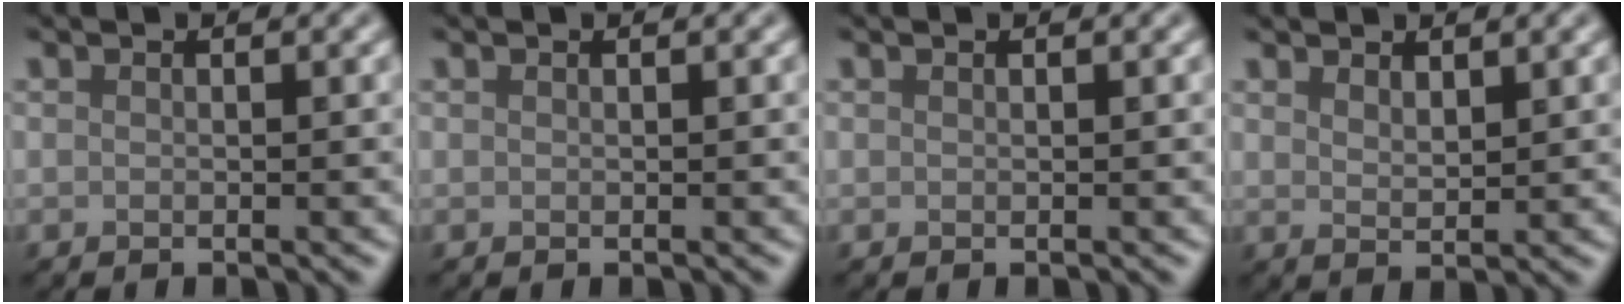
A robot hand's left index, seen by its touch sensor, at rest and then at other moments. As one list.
[{"total": 0.0}, {"total": 0.0}, {"total": 1.8, "force": [1.5, 0.6, 0.9], "torque": [-0.017, -0.003, 0.031]}]